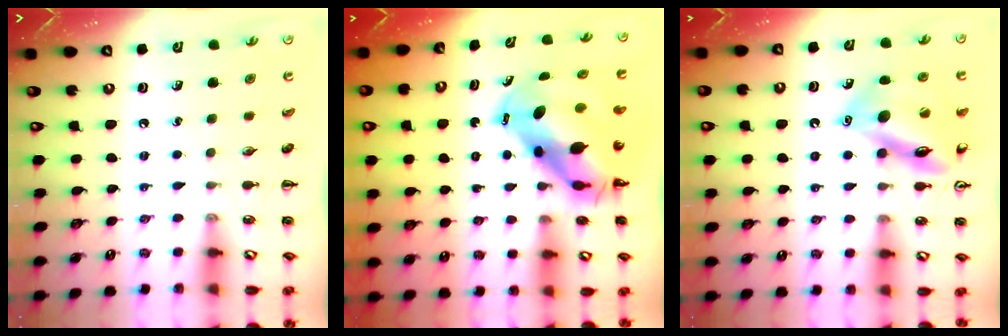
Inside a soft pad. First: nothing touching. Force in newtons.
{"total": 11.1, "press": 10.7, "slide": 3.1}
{"total": 14.4, "press": 14.3, "slide": 1.6}